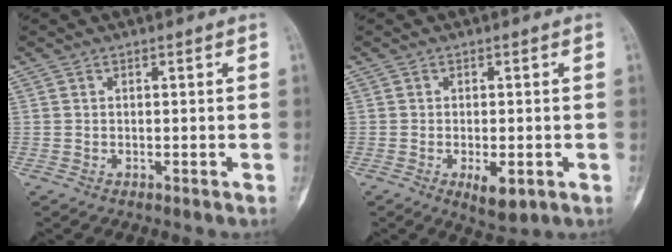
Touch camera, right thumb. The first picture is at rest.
{"total": 4.9, "force": [-1.6, 2.1, 4.1], "torque": [-0.060, -0.007, -0.016]}